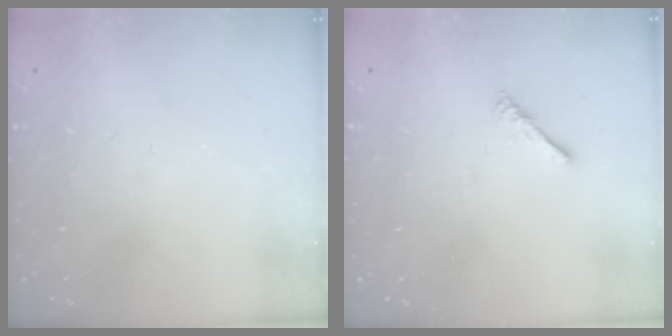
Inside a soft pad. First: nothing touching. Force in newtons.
{"total": 1.7, "press": 1.6, "slide": 0.4}